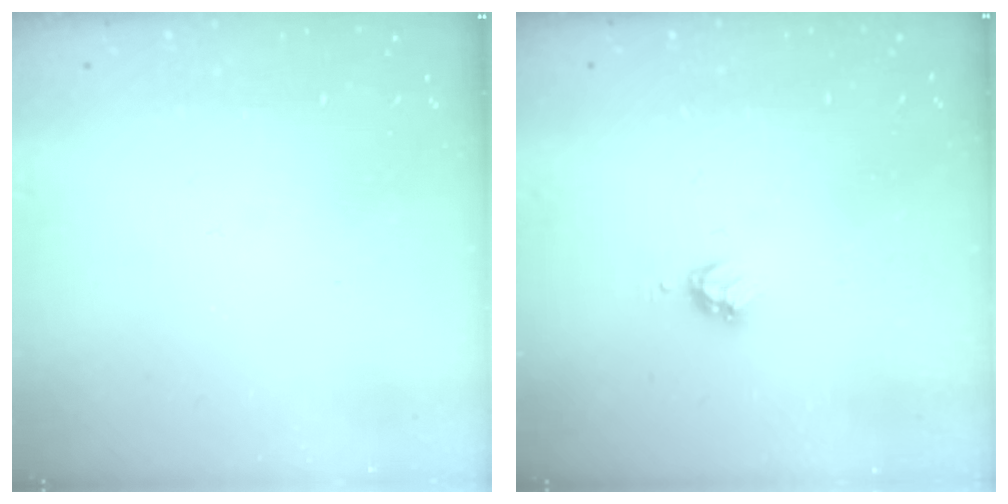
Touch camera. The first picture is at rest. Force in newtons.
{"total": 2.9, "press": 2.8, "slide": 0.4}